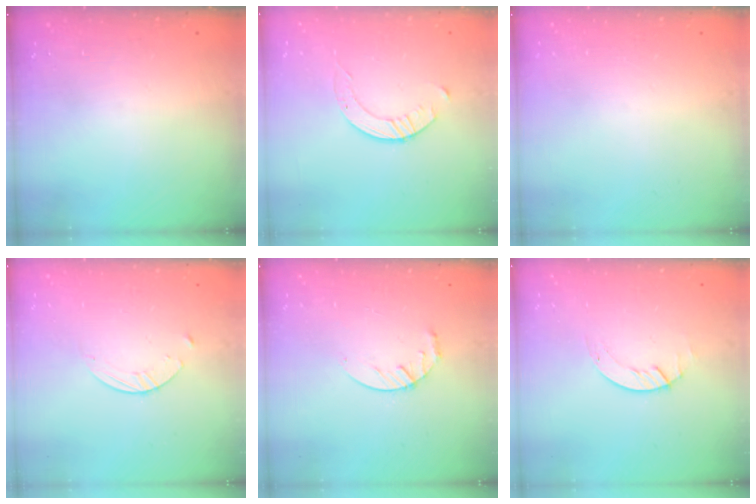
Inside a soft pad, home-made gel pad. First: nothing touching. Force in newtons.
{"total": 2.6, "press": 2.6, "slide": 0.3}
{"total": 0.0}
{"total": 2.7, "press": 2.6, "slide": 0.3}
{"total": 4.2, "press": 4.2, "slide": 0.5}
{"total": 1.4, "press": 1.4, "slide": 0.2}